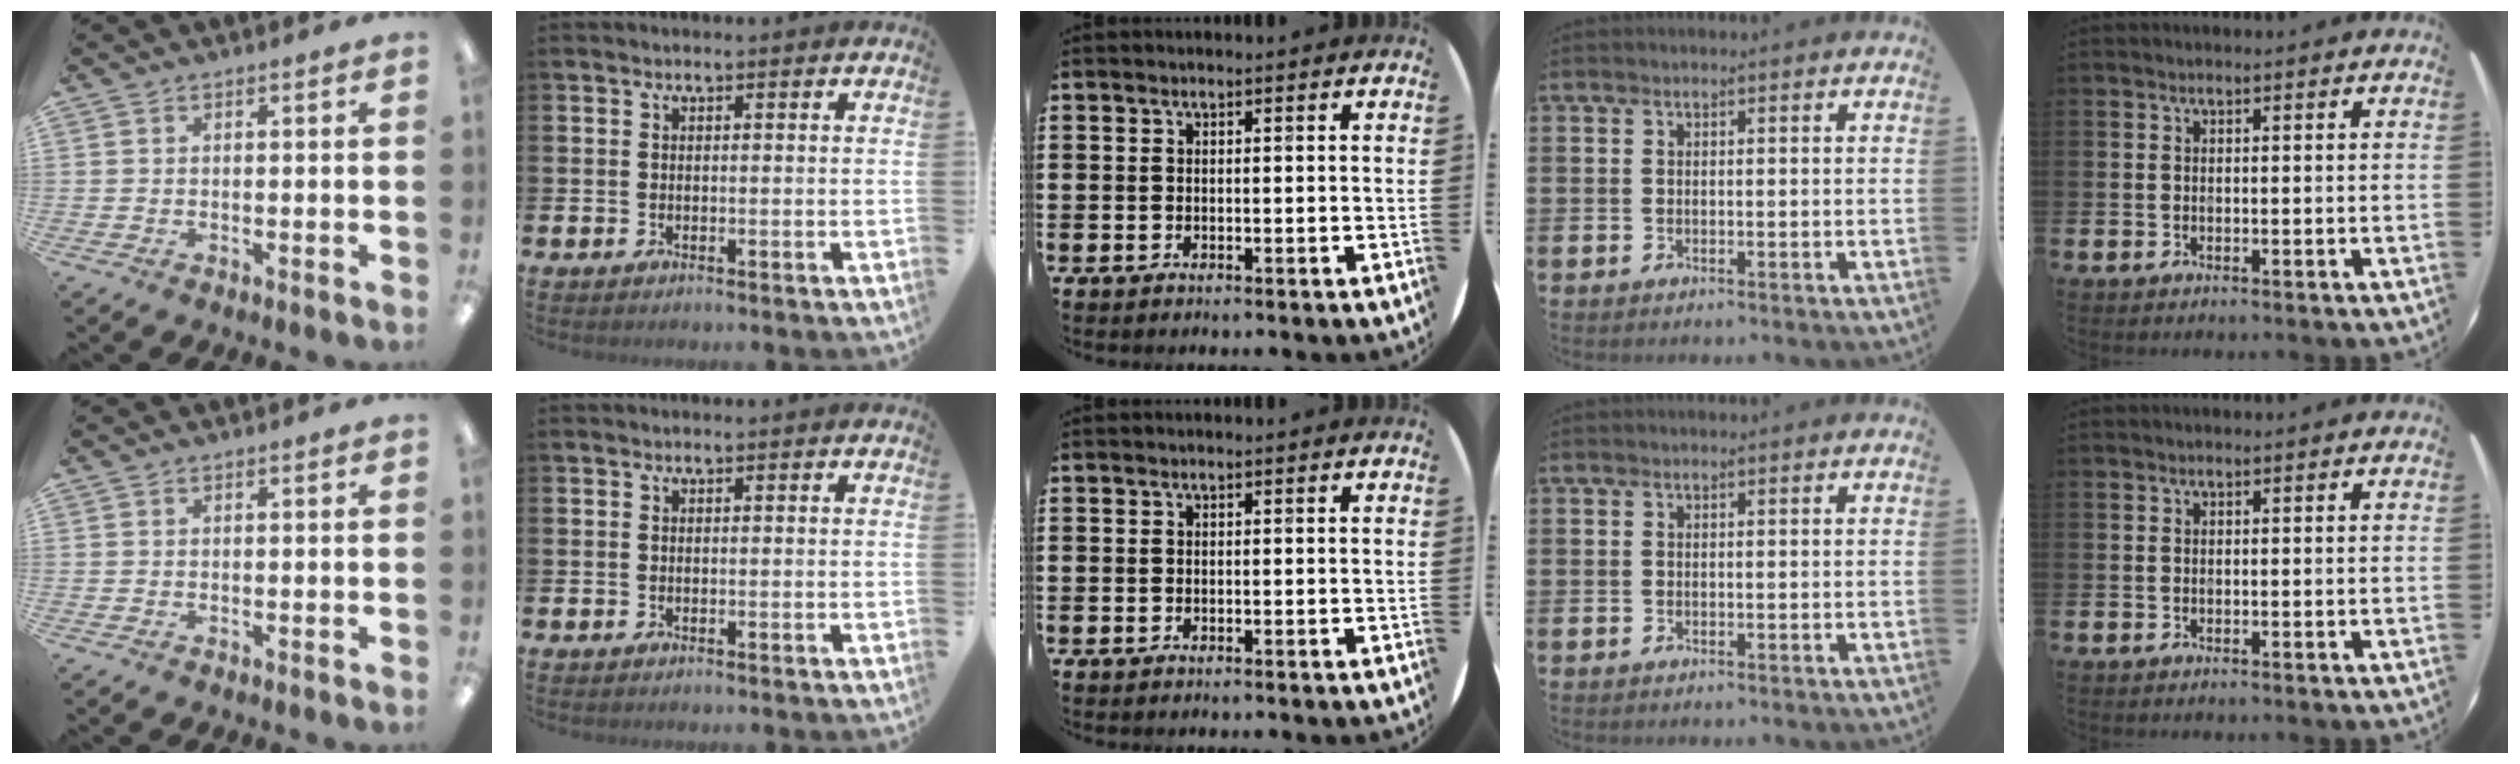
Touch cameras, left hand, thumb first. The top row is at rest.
{}